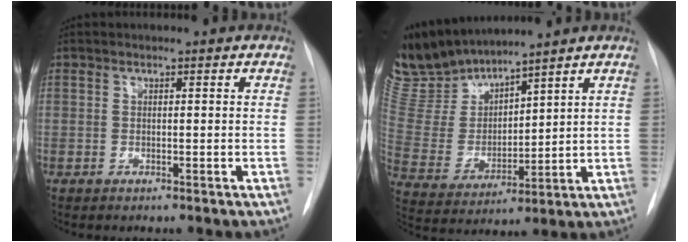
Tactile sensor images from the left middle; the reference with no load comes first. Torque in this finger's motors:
{"motor_torque": [0.29, -0.37, 0.12, 0.00]}